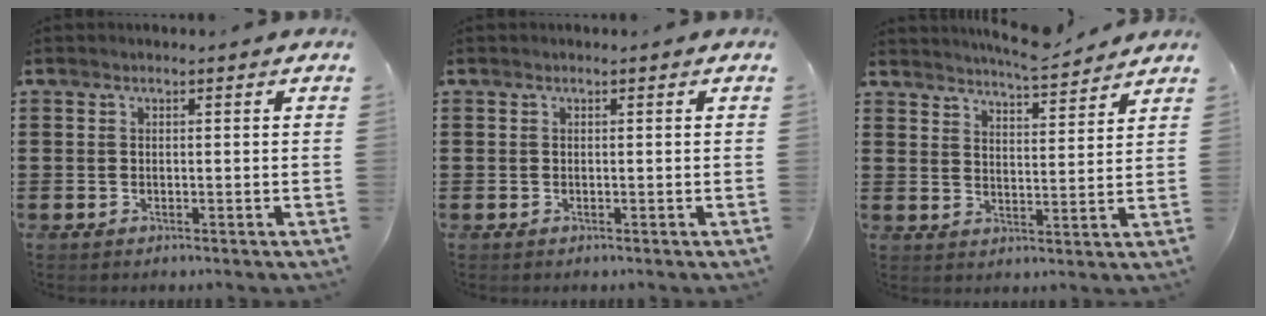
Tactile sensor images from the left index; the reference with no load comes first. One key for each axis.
{"total": 0.0}
{"total": 5.7, "fx": 5.5, "fy": -0.1, "fz": 1.4, "tx": -0.037, "ty": -0.026, "tz": 0.098}